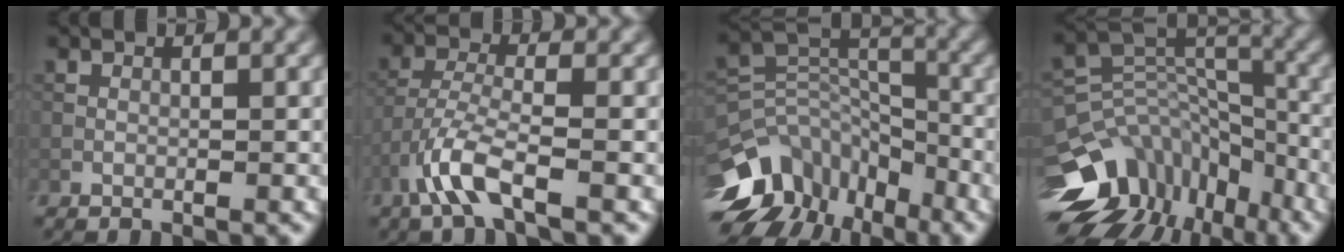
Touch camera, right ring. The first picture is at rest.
{"total": 4.4, "force": [-2.7, 1.0, 3.3], "torque": [-0.075, 0.001, -0.063]}
{"total": 10.2, "force": [-6.3, 6.6, 4.7], "torque": [-0.088, 0.022, -0.119]}
{"total": 12.2, "force": [-7.1, 7.9, 6.2], "torque": [-0.130, 0.026, -0.113]}